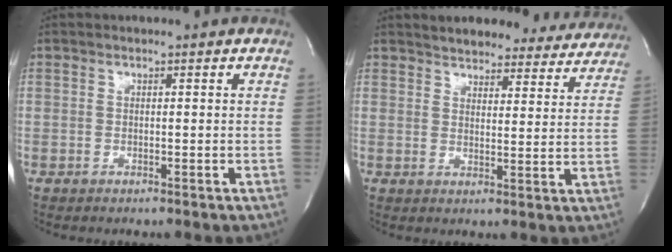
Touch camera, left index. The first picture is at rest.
{"total": 17.8, "force": [16.4, 5.4, 4.6], "torque": [-0.051, -0.011, 0.190]}